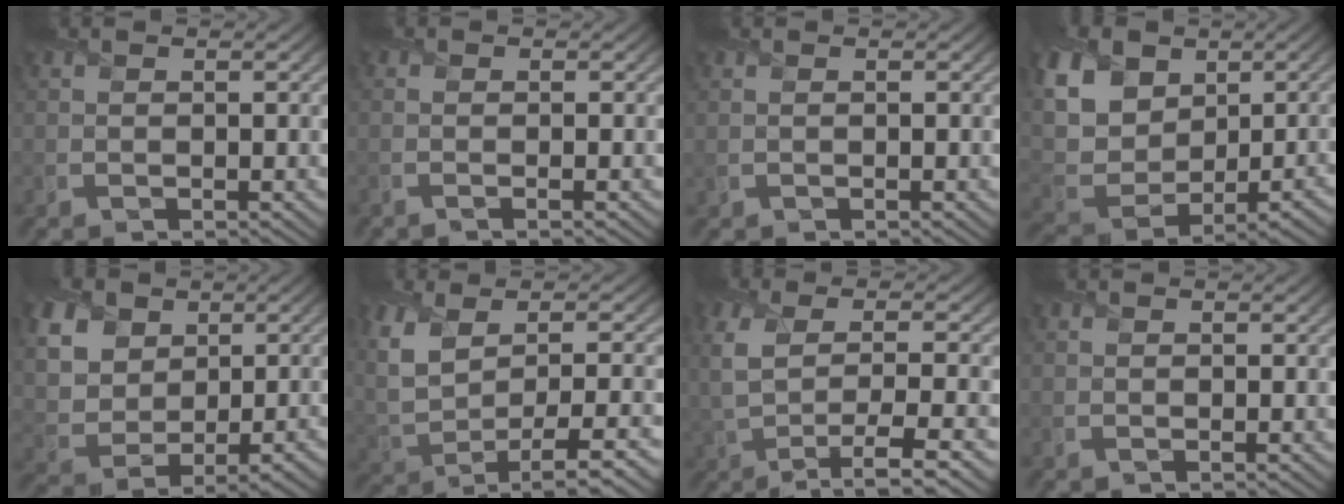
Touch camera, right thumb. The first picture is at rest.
{"total": 1.3, "force": [-0.4, 0.3, 1.2], "torque": [-0.018, 0.000, -0.016]}
{"total": 0.0}
{"total": 13.3, "force": [5.0, 9.3, 8.1], "torque": [-0.199, 0.016, 0.097]}
{"total": 10.0, "force": [3.4, 7.3, 5.8], "torque": [-0.149, 0.013, 0.066]}
{"total": 8.8, "force": [0.4, 3.9, 7.8], "torque": [-0.170, -0.013, 0.007]}
{"total": 7.8, "force": [-0.9, 2.5, 7.3], "torque": [-0.149, -0.006, -0.019]}
{"total": 0.0}